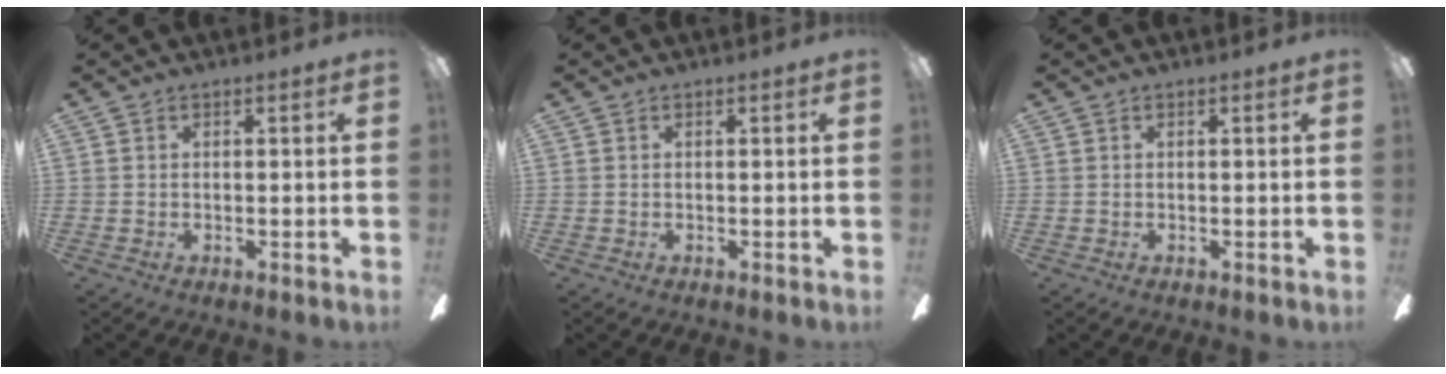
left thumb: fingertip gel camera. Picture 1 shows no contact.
{"total": 0.0}
{"total": 0.0}